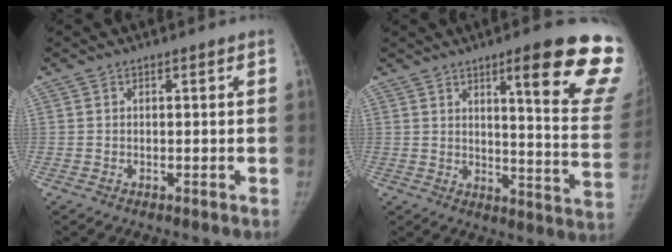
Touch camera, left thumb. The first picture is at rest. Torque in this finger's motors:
{"motor_torque": [0.76, -0.18, 1.86, -0.90, 0.45]}